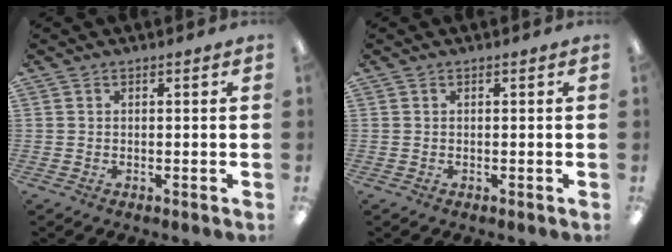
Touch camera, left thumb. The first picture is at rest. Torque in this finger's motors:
{"motor_torque": [0.00, 0.03, 0.04, -0.07, 0.00]}